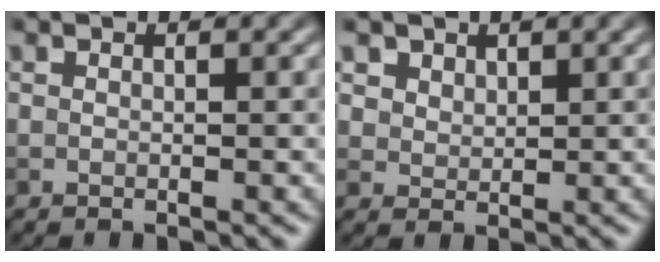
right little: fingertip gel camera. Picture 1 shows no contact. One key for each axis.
{"total": 3.1, "fx": 2.0, "fy": 2.0, "fz": 1.1, "tx": -0.038, "ty": -0.005, "tz": 0.047}